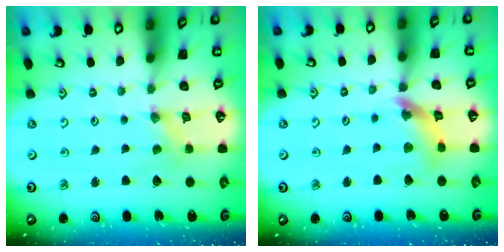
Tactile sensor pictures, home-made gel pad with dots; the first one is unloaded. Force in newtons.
{"total": 11.0, "press": 11.0, "slide": 1.2}